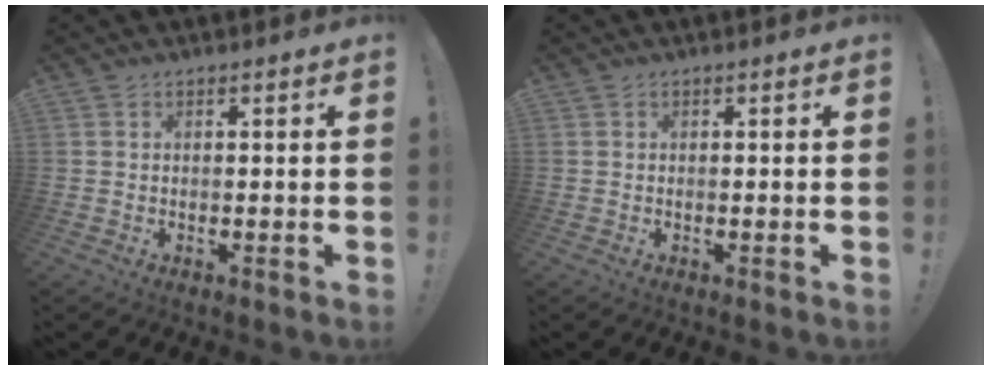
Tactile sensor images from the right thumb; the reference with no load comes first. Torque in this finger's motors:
{"motor_torque": [0.00, 0.00, 0.00, 0.00, 0.01]}